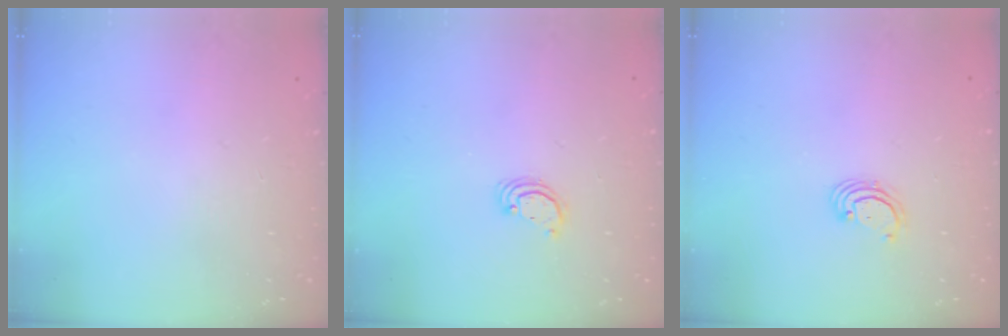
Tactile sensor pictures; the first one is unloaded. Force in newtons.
{"total": 2.8, "press": 2.8, "slide": 0.2}
{"total": 2.6, "press": 2.6, "slide": 0.3}